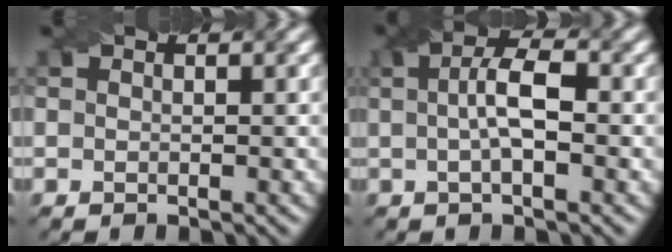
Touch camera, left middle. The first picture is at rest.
{"total": 4.0, "force": [0.2, 1.1, 3.8], "torque": [-0.069, 0.009, 0.001]}